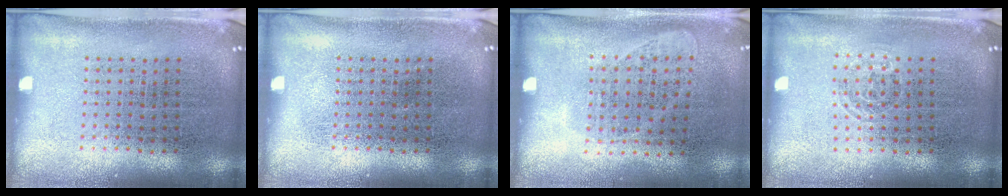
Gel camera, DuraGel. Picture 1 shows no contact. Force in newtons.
{"total": 0.0}
{"total": 1.0, "press": 0.9, "slide": 0.4}
{"total": 0.8, "press": 0.5, "slide": 0.5}